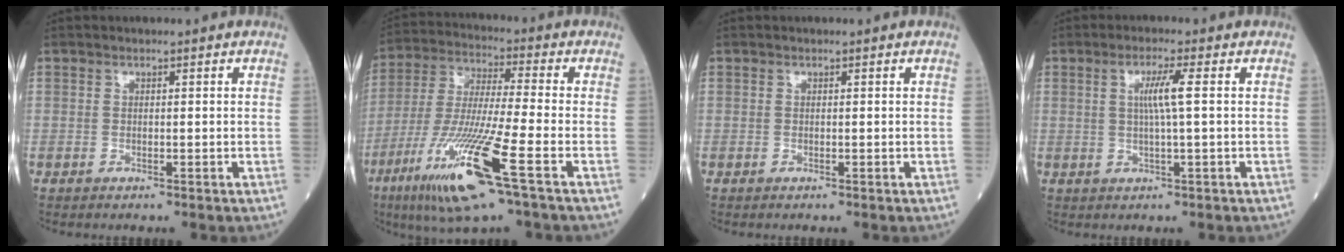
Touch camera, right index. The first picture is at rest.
{"total": 15.8, "force": [-7.3, 0.1, 14.0], "torque": [-0.297, -0.034, -0.136]}
{"total": 0.0}
{"total": 3.9, "force": [0.9, -0.6, 3.8], "torque": [-0.069, 0.000, 0.017]}